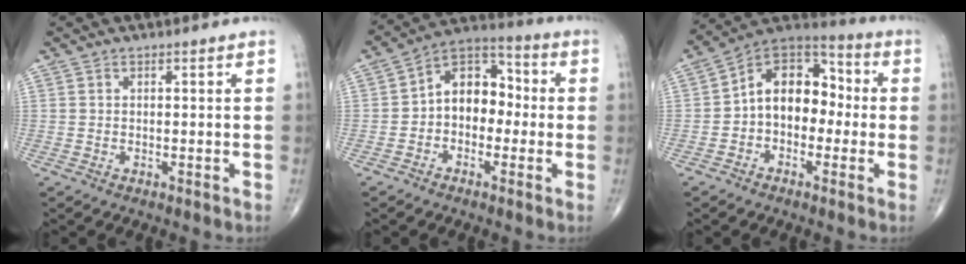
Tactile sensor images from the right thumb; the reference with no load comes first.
{"total": 10.5, "force": [-0.8, 7.6, 7.2], "torque": [-0.076, 0.044, -0.032]}
{"total": 13.0, "force": [-1.0, 9.1, 9.2], "torque": [-0.106, 0.049, -0.034]}